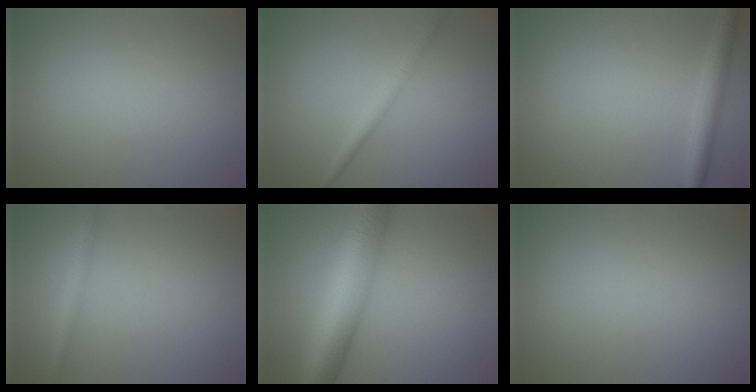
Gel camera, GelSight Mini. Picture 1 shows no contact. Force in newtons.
{"total": 2.2, "press": 2.2, "slide": 0.0}
{"total": 2.5, "press": 2.5, "slide": 0.1}
{"total": 1.7, "press": 1.7, "slide": 0.1}
{"total": 9.8, "press": 9.8, "slide": 0.2}
{"total": 0.0}